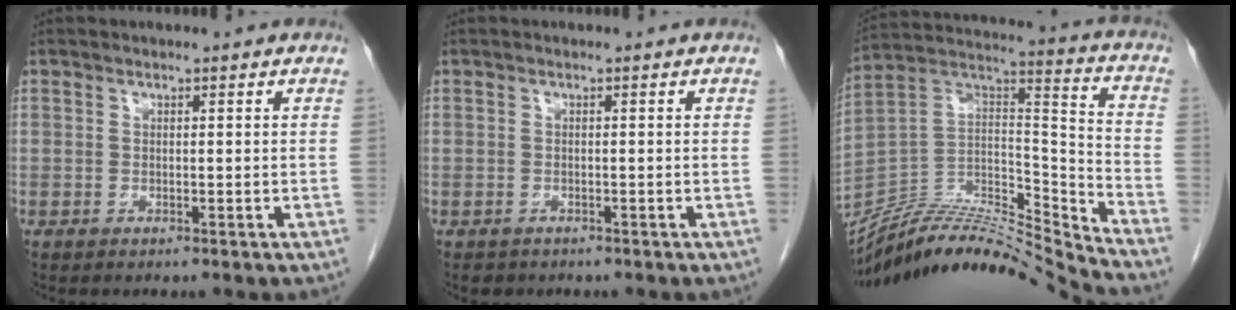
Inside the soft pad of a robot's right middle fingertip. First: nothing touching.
{"total": 1.2, "force": [-0.9, 0.8, 0.0], "torque": [-0.012, -0.001, -0.012]}
{"total": 19.2, "force": [-18.9, -0.6, 3.4], "torque": [-0.039, 0.058, -0.323]}